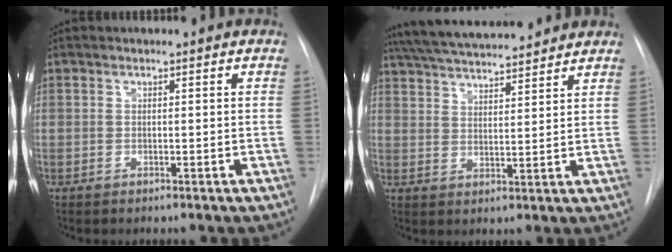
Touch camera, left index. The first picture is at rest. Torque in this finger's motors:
{"motor_torque": [0.12, -0.72, 0.72, 0.17]}